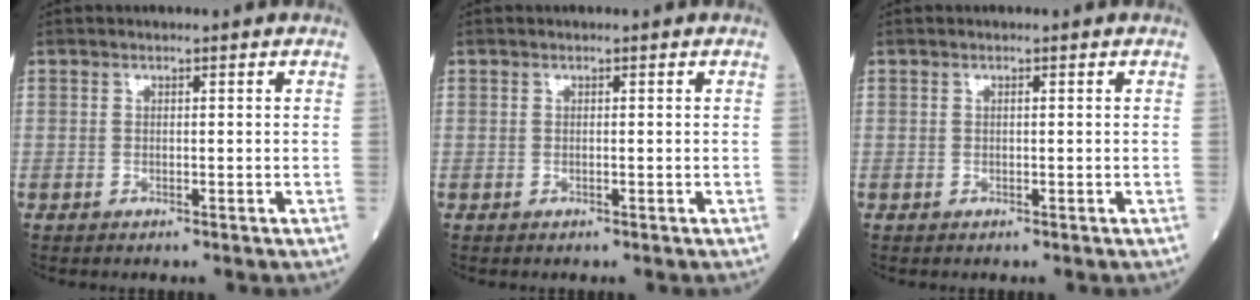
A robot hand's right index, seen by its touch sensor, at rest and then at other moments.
{"total": 0.0}
{"total": 0.0}